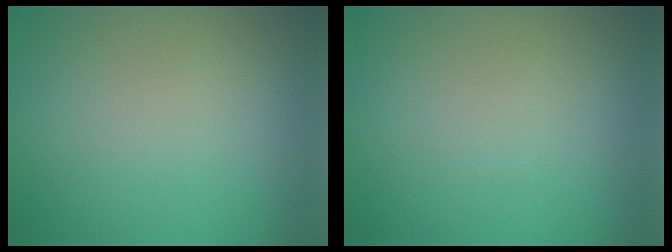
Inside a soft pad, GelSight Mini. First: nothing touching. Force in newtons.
{"total": 0.0}